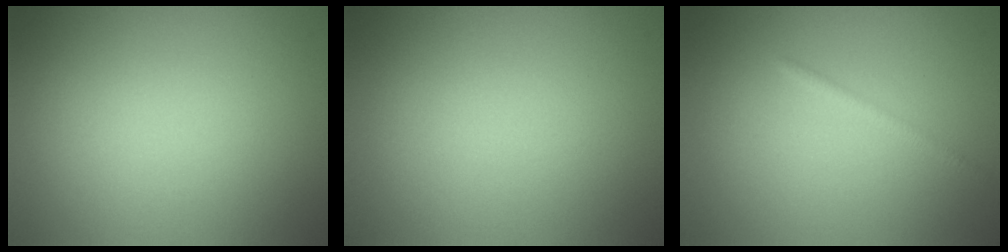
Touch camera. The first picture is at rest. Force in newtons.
{"total": 0.0}
{"total": 1.0, "press": 1.0, "slide": 0.1}